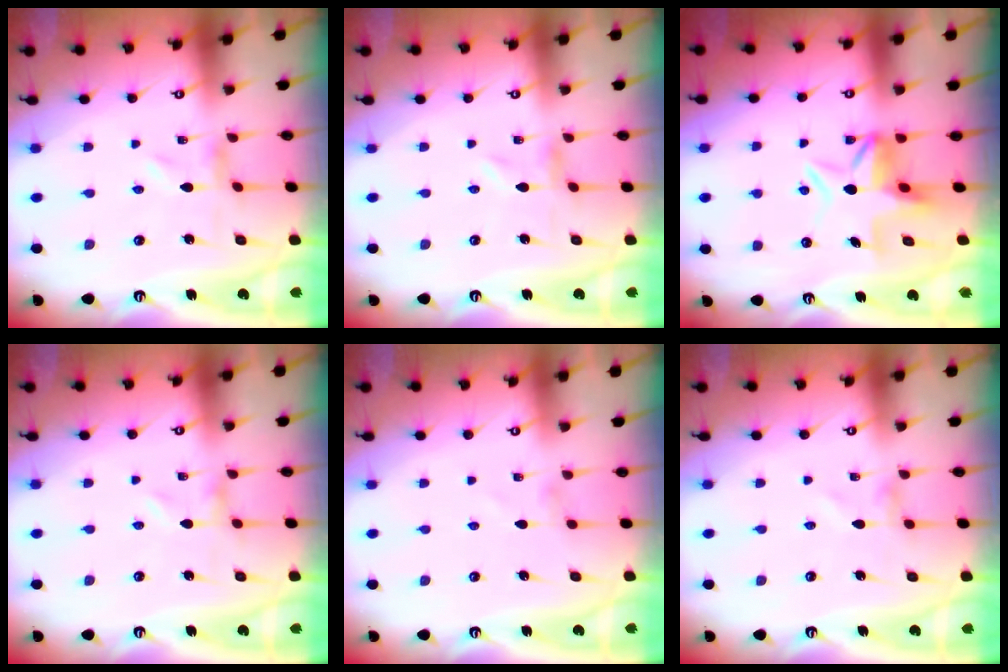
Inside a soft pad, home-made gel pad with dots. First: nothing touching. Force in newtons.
{"total": 0.0}
{"total": 6.7, "press": 6.7, "slide": 0.5}
{"total": 0.0}
{"total": 0.8, "press": 0.8, "slide": 0.1}
{"total": 0.0}